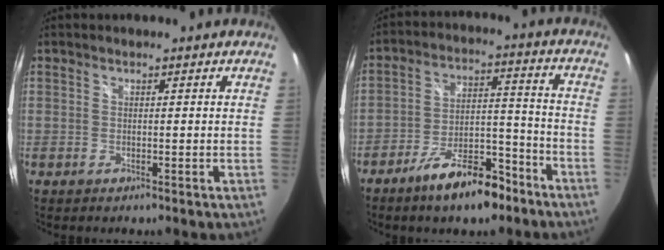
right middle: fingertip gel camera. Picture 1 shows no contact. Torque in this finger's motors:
{"motor_torque": [1.14, -1.00, 0.67, 0.17]}